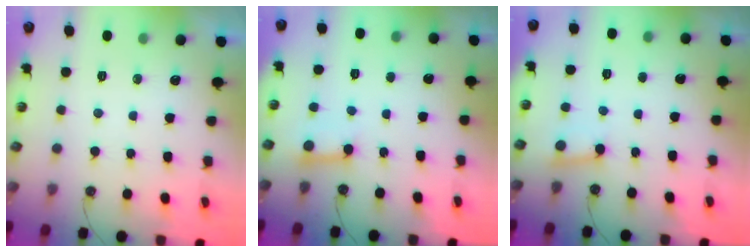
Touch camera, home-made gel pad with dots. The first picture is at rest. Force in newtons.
{"total": 4.8, "press": 4.8, "slide": 0.4}
{"total": 3.4, "press": 3.4, "slide": 0.4}